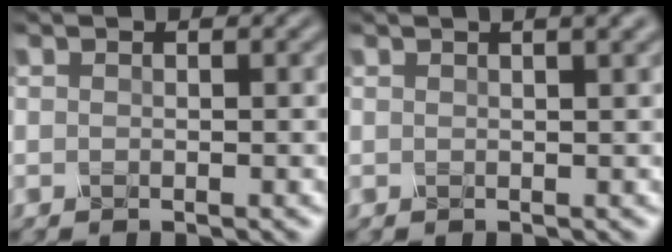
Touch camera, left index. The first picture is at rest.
{"total": 3.4, "force": [1.9, 1.2, 2.5], "torque": [-0.013, 0.013, 0.001]}